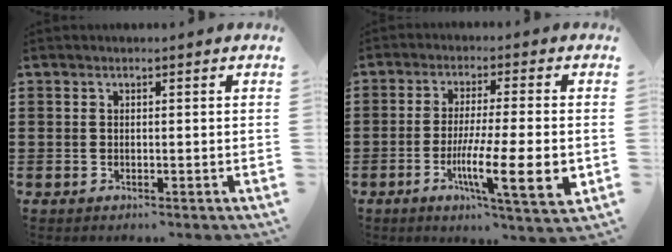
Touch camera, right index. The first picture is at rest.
{"total": 11.8, "force": [-3.2, 1.7, 11.3], "torque": [-0.196, -0.019, -0.055]}